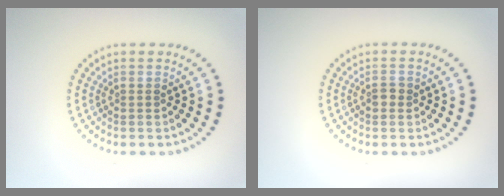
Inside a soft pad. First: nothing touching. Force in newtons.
{"total": 1.0, "press": 1.0, "slide": 0.0}